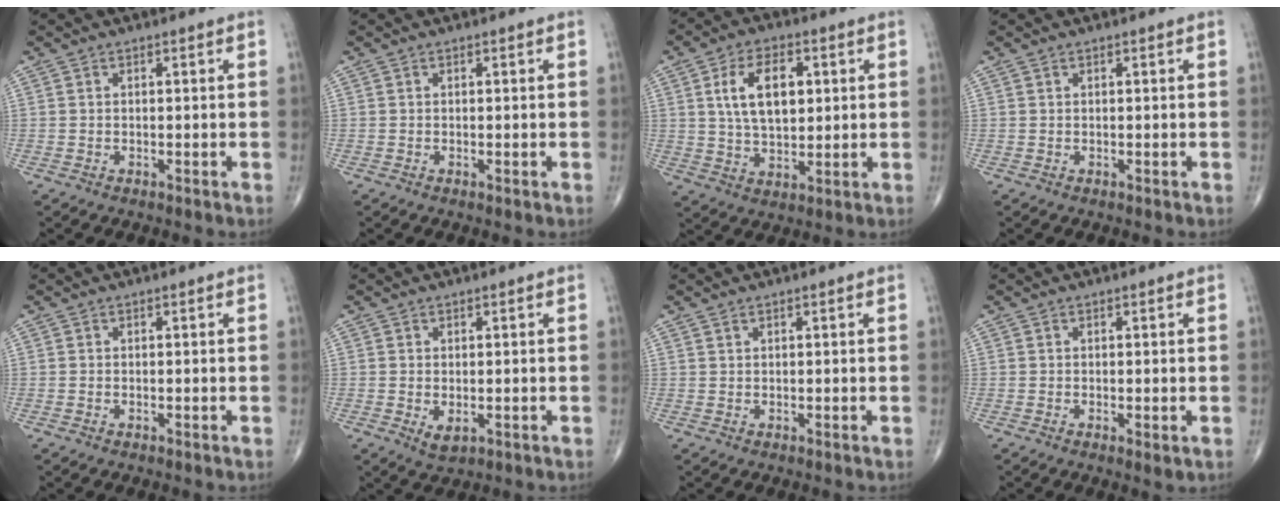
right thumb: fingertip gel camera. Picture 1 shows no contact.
{"total": 0.0}
{"total": 11.4, "force": [2.7, 6.5, 8.9], "torque": [-0.137, -0.004, 0.049]}
{"total": 0.0}
{"total": 0.0}
{"total": 2.6, "force": [-0.5, 1.5, 2.1], "torque": [-0.034, -0.006, 0.000]}
{"total": 0.5, "force": [0.4, 0.2, 0.2], "torque": [-0.005, -0.001, 0.009]}
{"total": 1.5, "force": [-0.3, 0.4, 1.4], "torque": [-0.026, -0.007, -0.003]}